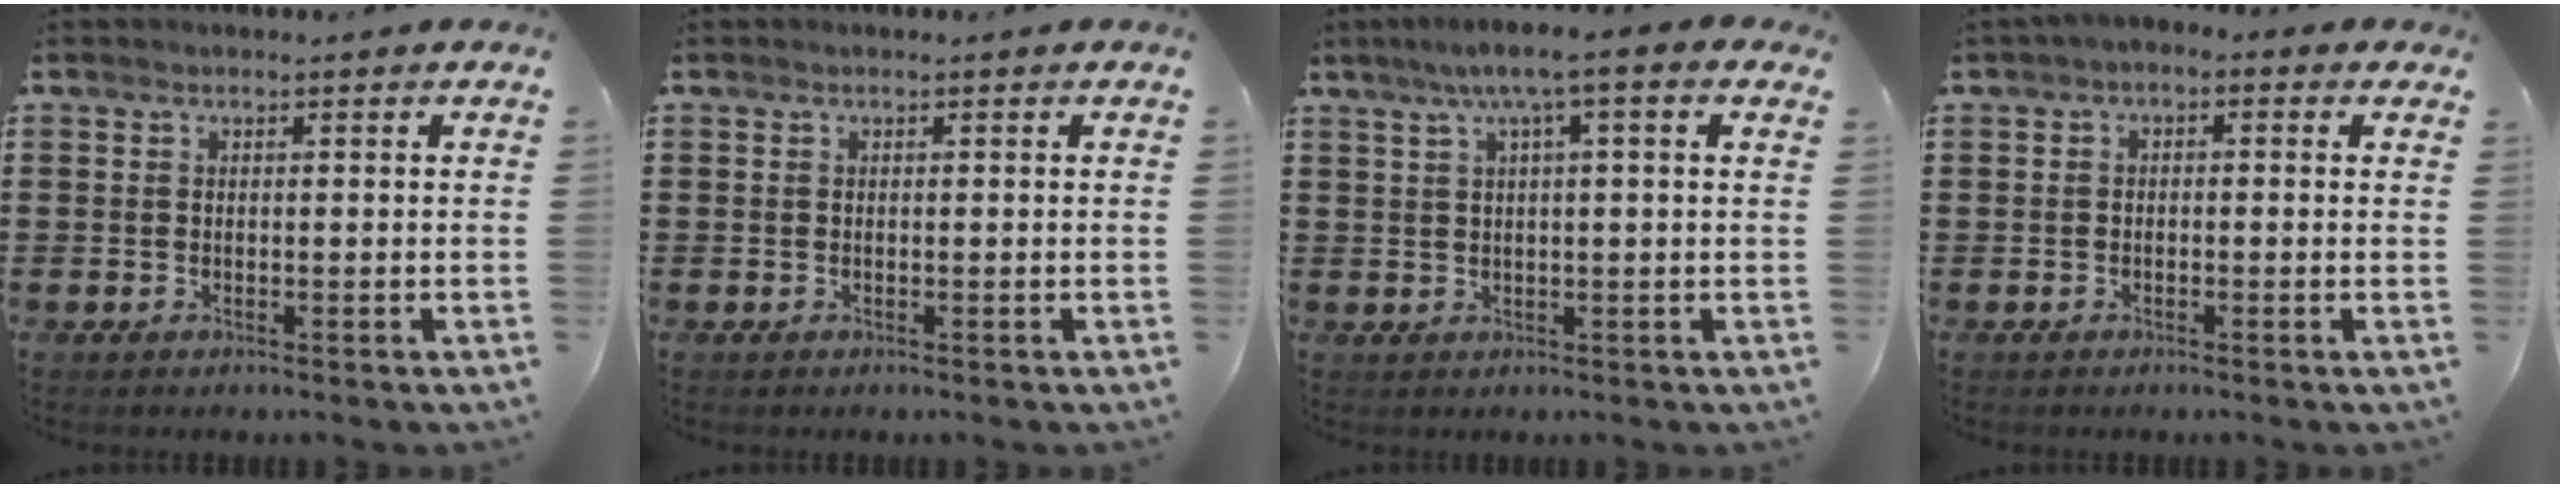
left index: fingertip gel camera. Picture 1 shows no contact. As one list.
[{"total": 0.0}, {"total": 4.9, "force": [1.9, 0.0, 4.5], "torque": [-0.091, 0.004, 0.029]}, {"total": 1.4, "force": [-1.2, 0.5, 0.6], "torque": [-0.013, 0.003, -0.026]}]